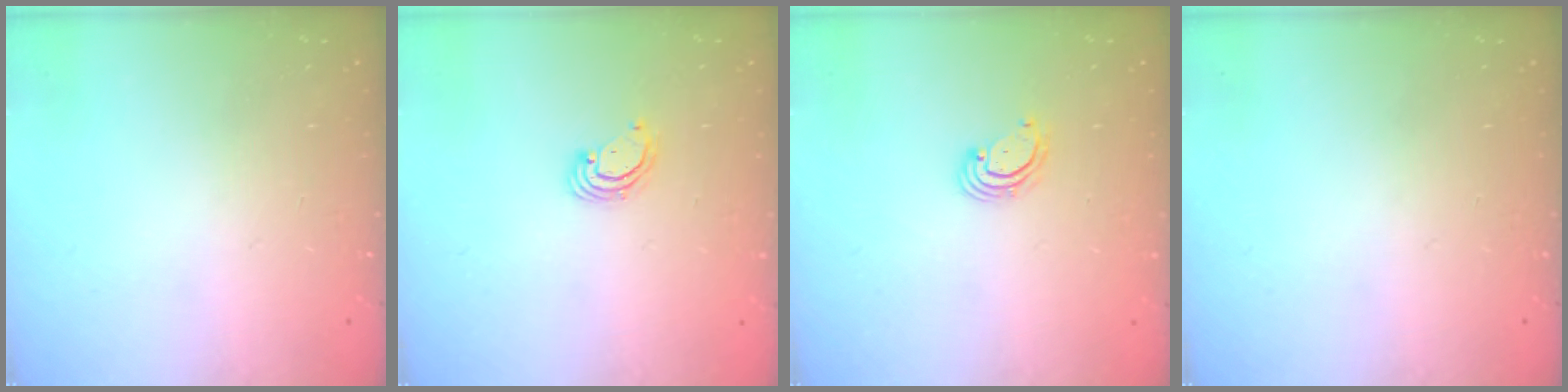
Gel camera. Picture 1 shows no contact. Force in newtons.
{"total": 3.3, "press": 3.3, "slide": 0.3}
{"total": 2.7, "press": 2.7, "slide": 0.7}
{"total": 0.0}